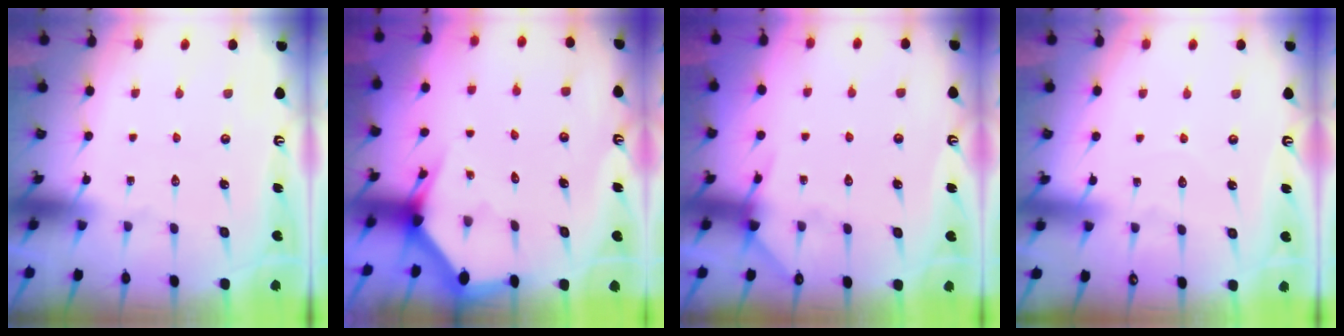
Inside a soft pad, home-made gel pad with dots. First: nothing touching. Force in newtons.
{"total": 2.6, "press": 2.6, "slide": 0.2}
{"total": 3.9, "press": 3.9, "slide": 0.3}
{"total": 3.1, "press": 3.1, "slide": 0.3}